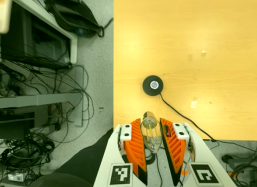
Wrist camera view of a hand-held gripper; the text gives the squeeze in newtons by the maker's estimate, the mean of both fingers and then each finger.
{"total": 12.8, "left": 13.5, "right": 12.1}